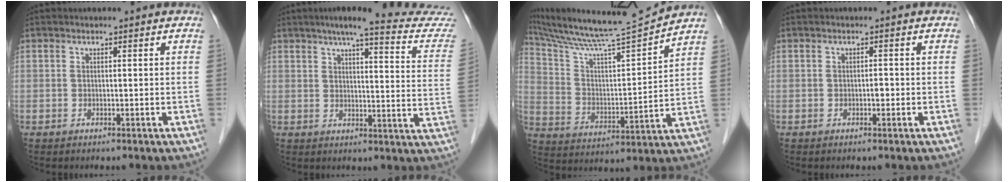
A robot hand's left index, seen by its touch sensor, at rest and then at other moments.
{"total": 19.7, "force": [18.0, 0.3, 8.0], "torque": [-0.097, -0.055, 0.203]}
{"total": 15.8, "force": [14.8, -1.8, 5.2], "torque": [-0.108, -0.019, 0.251]}
{"total": 0.6, "force": [-0.2, 0.3, 0.5], "torque": [-0.007, 0.002, -0.006]}